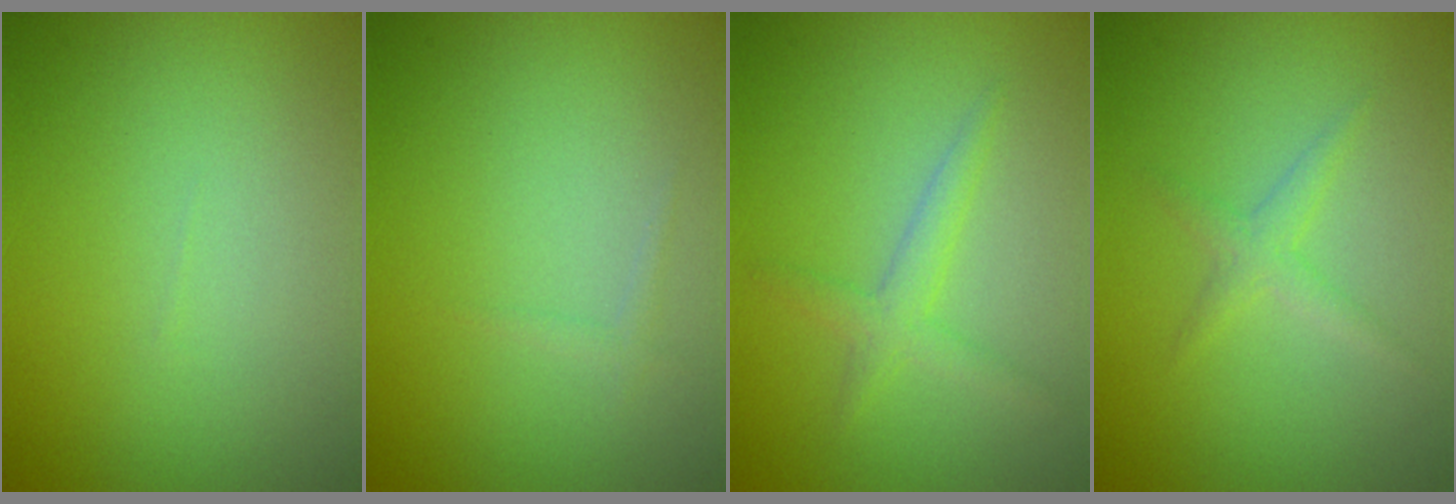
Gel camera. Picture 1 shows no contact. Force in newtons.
{"total": 0.7, "press": 0.7, "slide": 0.0}
{"total": 2.0, "press": 1.9, "slide": 0.2}
{"total": 1.4, "press": 1.4, "slide": 0.0}